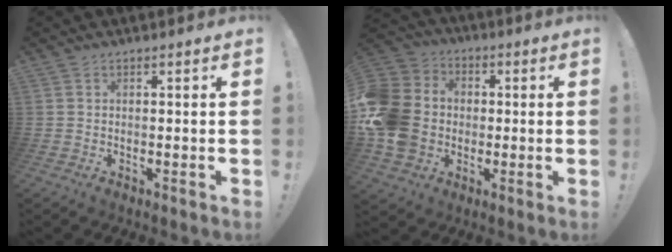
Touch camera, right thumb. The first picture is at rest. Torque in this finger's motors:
{"motor_torque": [0.66, 0.52, 0.65, 0.10, 0.27]}